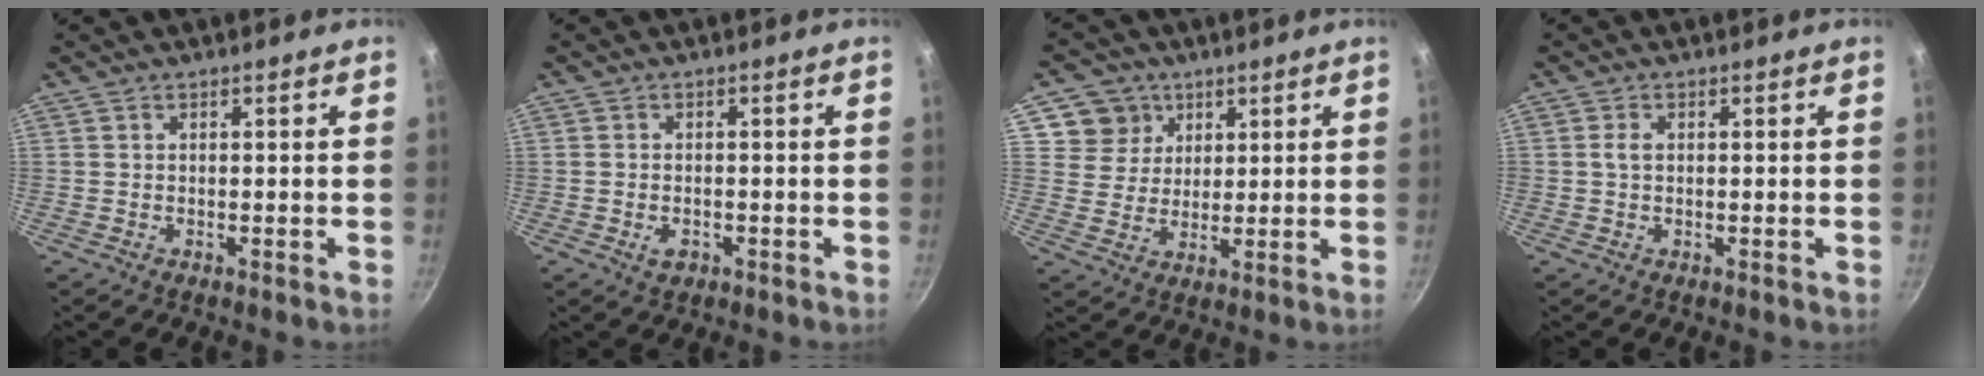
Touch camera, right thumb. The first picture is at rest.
{"total": 2.5, "force": [-1.0, 1.6, 1.6], "torque": [-0.026, 0.005, -0.016]}
{"total": 7.6, "force": [3.5, 6.7, 1.1], "torque": [0.016, -0.007, 0.058]}
{"total": 1.7, "force": [0.2, 1.1, 1.4], "torque": [-0.028, 0.004, 0.003]}